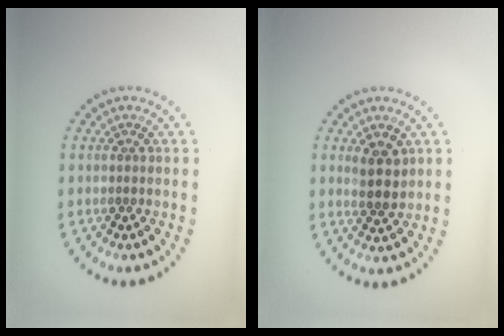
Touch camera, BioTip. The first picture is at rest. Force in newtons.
{"total": 2.4, "press": 2.3, "slide": 0.8}